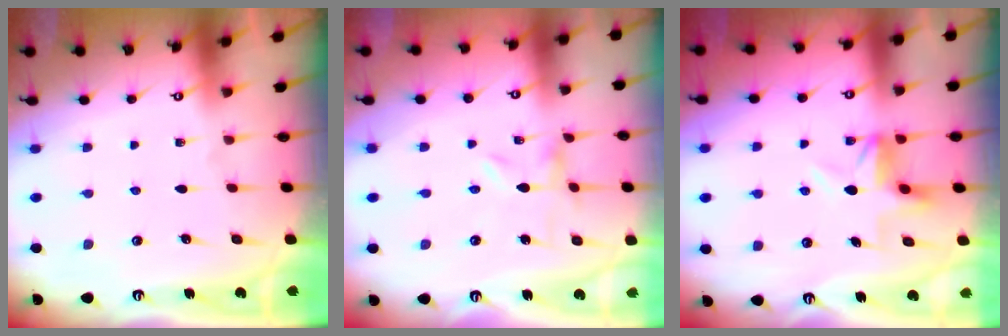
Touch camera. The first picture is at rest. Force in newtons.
{"total": 0.0}
{"total": 4.5, "press": 4.5, "slide": 0.1}